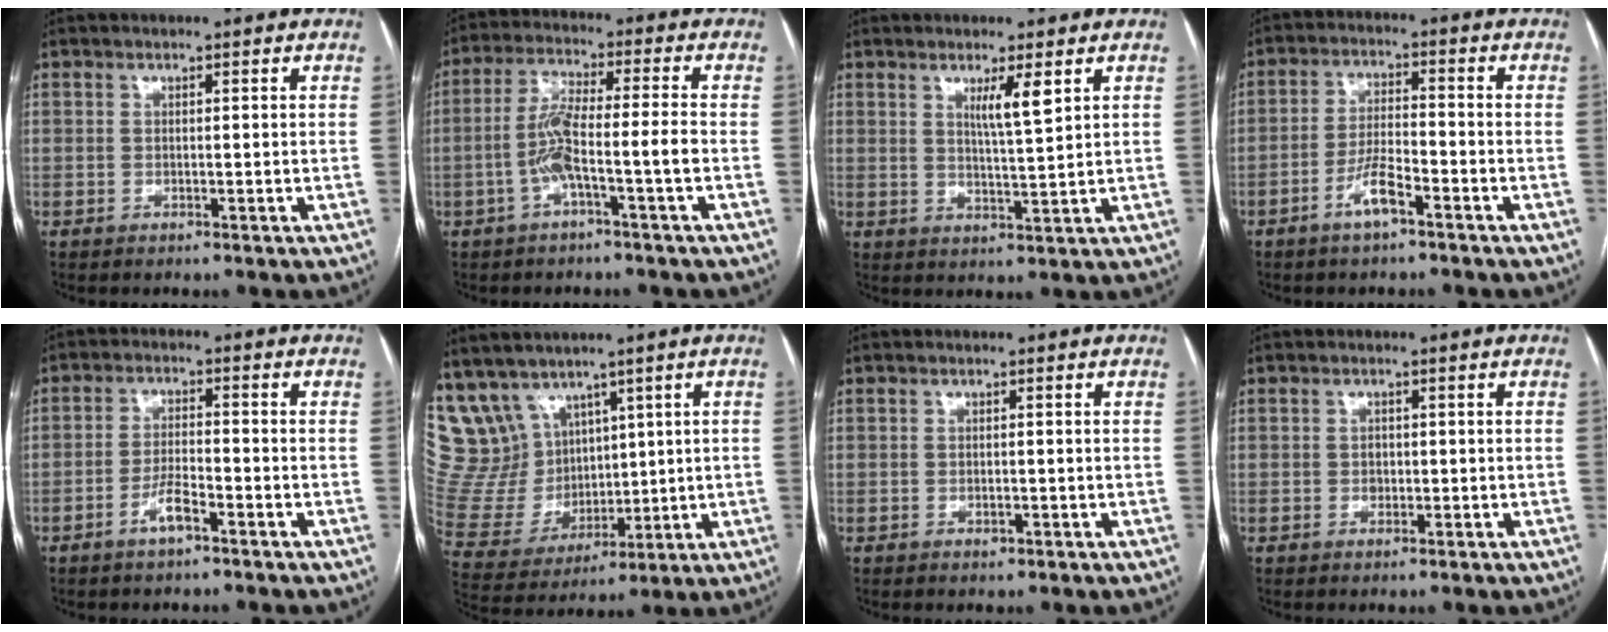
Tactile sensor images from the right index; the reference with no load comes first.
{"total": 7.2, "force": [-2.5, -0.1, 6.7], "torque": [-0.137, 0.022, -0.048]}
{"total": 4.3, "force": [2.1, -0.2, 3.8], "torque": [-0.067, -0.008, 0.039]}
{"total": 5.4, "force": [-3.2, 0.8, 4.2], "torque": [-0.089, 0.001, -0.062]}
{"total": 3.9, "force": [-2.4, 0.6, 3.0], "torque": [-0.061, 0.001, -0.047]}
{"total": 13.3, "force": [9.2, 9.2, 2.9], "torque": [-0.089, 0.048, 0.213]}
{"total": 0.8, "force": [-0.5, 0.3, 0.6], "torque": [-0.010, -0.001, -0.004]}
{"total": 1.1, "force": [-0.2, 0.9, 0.5], "torque": [-0.007, 0.002, -0.003]}